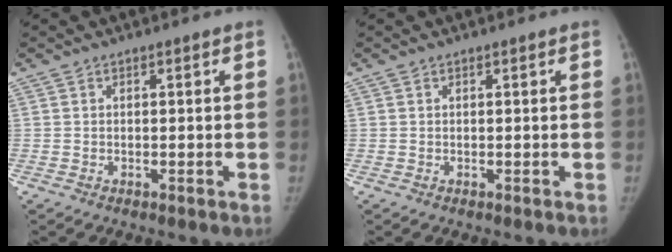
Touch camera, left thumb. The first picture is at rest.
{"total": 0.0}